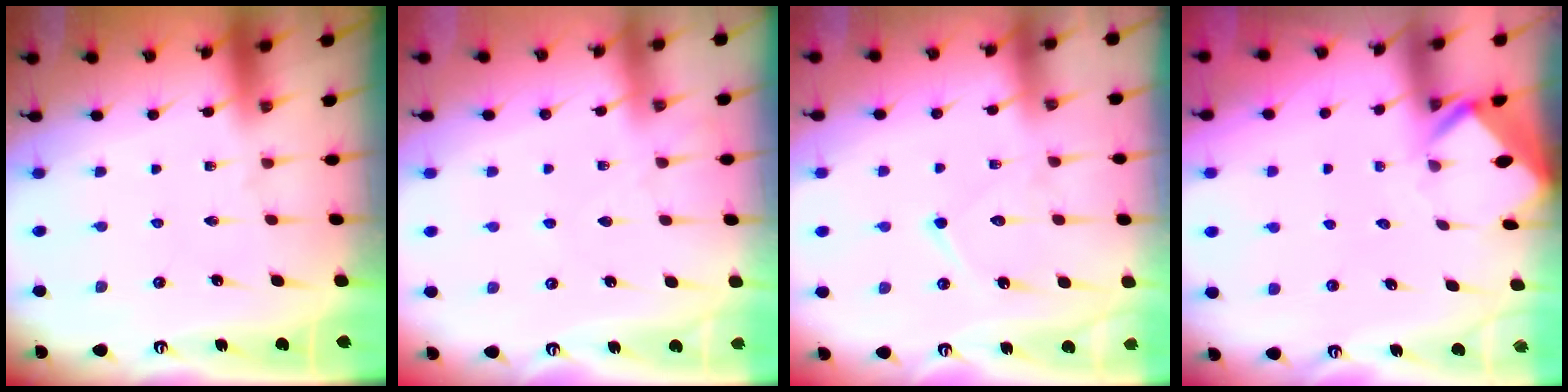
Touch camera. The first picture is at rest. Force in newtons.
{"total": 4.4, "press": 4.4, "slide": 0.7}
{"total": 9.4, "press": 9.4, "slide": 0.7}
{"total": 3.0, "press": 3.0, "slide": 0.3}